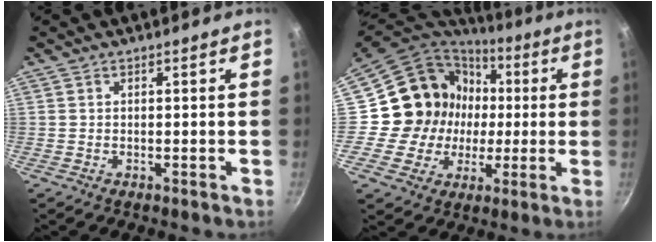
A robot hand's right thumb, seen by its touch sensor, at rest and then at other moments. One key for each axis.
{"total": 17.5, "fx": 0.9, "fy": 16.3, "fz": 6.3, "tx": -0.093, "ty": 0.023, "tz": 0.016}